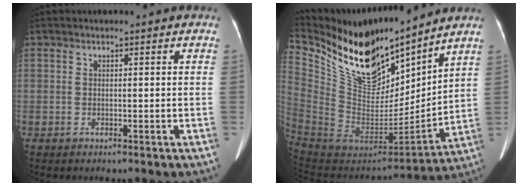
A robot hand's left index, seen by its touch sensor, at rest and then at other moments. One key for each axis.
{"total": 21.4, "fx": 18.0, "fy": 6.6, "fz": 9.6, "tx": -0.212, "ty": -0.019, "tz": 0.340}